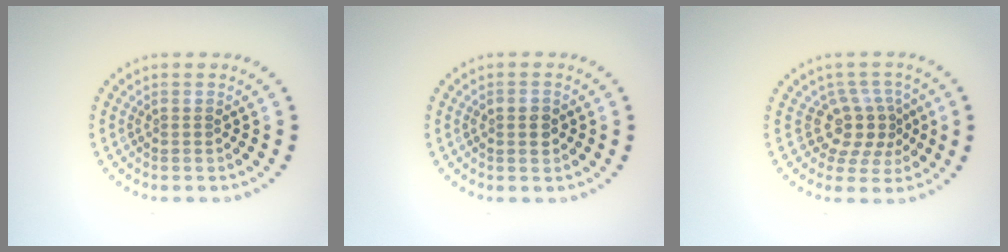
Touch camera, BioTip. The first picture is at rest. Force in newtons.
{"total": 1.6, "press": 1.6, "slide": 0.2}
{"total": 3.5, "press": 2.6, "slide": 2.3}